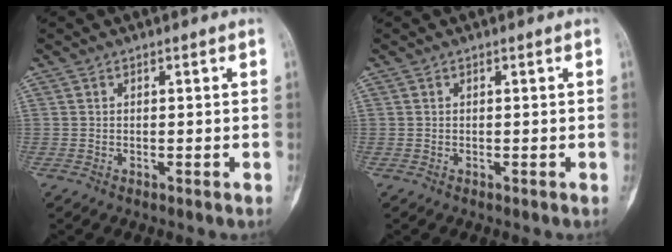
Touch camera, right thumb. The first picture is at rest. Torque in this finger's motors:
{"motor_torque": [0.49, 0.12, 0.12, 0.01, 0.06]}